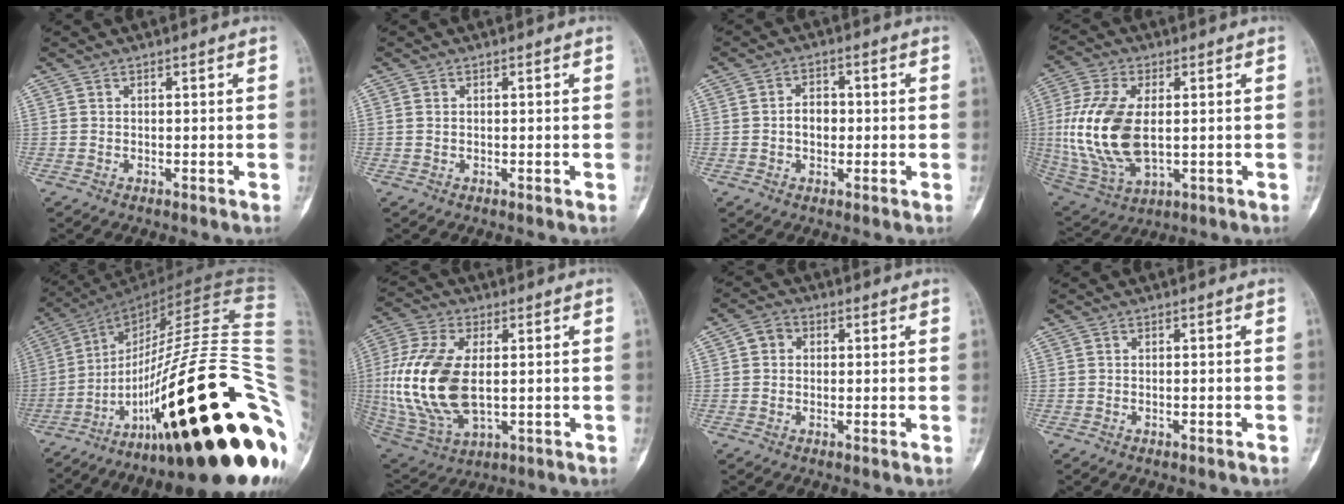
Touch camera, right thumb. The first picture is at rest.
{"total": 0.8, "force": [0.0, 0.6, 0.5], "torque": [-0.017, 0.000, 0.000]}
{"total": 4.3, "force": [-0.4, 3.1, 3.0], "torque": [-0.038, 0.013, -0.011]}
{"total": 17.7, "force": [0.1, 9.8, 14.7], "torque": [-0.318, -0.010, 0.014]}
{"total": 46.3, "force": [-14.2, 11.8, 42.4], "torque": [-0.556, 0.065, -0.224]}
{"total": 19.8, "force": [-0.2, 10.9, 16.5], "torque": [-0.363, -0.011, 0.009]}
{"total": 3.5, "force": [0.4, 3.0, 1.7], "torque": [-0.016, 0.011, 0.001]}
{"total": 0.7, "force": [-0.4, 0.2, 0.6], "torque": [-0.015, 0.005, -0.004]}